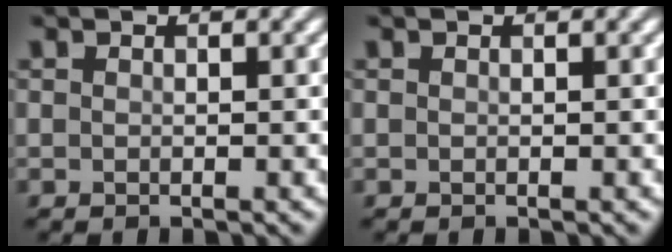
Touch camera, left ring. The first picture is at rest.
{"total": 0.0}